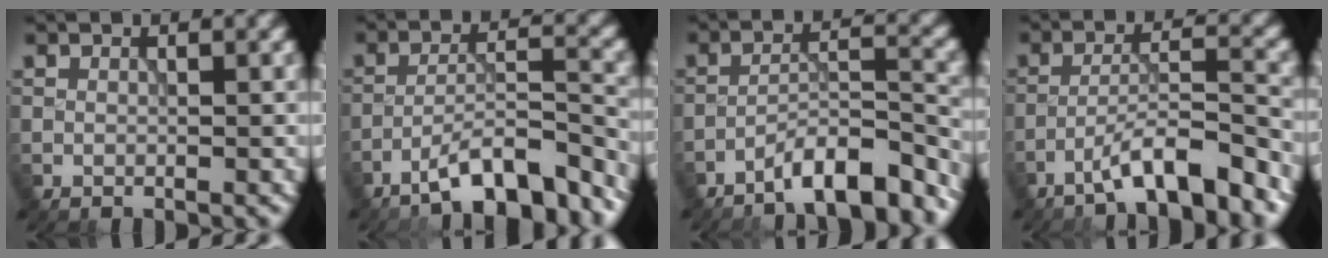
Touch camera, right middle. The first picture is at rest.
{"total": 7.7, "force": [-6.0, 1.6, 4.7], "torque": [-0.064, 0.010, -0.099]}
{"total": 7.0, "force": [-5.6, 1.4, 3.8], "torque": [-0.052, 0.007, -0.094]}
{"total": 6.1, "force": [-4.3, 0.8, 4.2], "torque": [-0.066, 0.015, -0.075]}